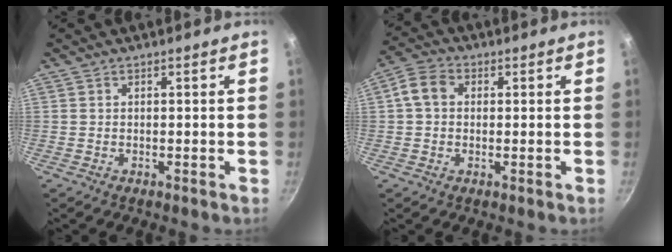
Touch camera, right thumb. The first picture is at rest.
{"total": 5.4, "force": [0.7, 4.2, 3.3], "torque": [-0.058, 0.010, -0.001]}